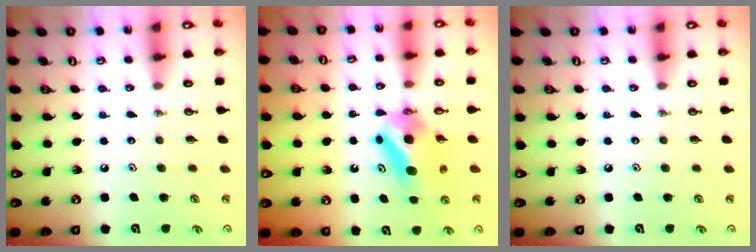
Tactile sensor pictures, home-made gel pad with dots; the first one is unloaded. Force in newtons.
{"total": 8.5, "press": 5.7, "slide": 6.3}
{"total": 0.0}